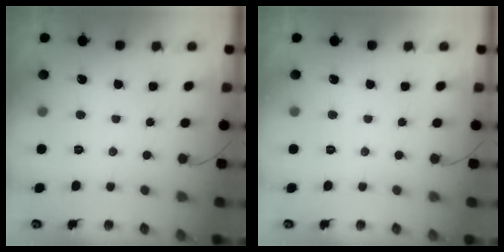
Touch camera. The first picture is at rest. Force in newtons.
{"total": 0.0}